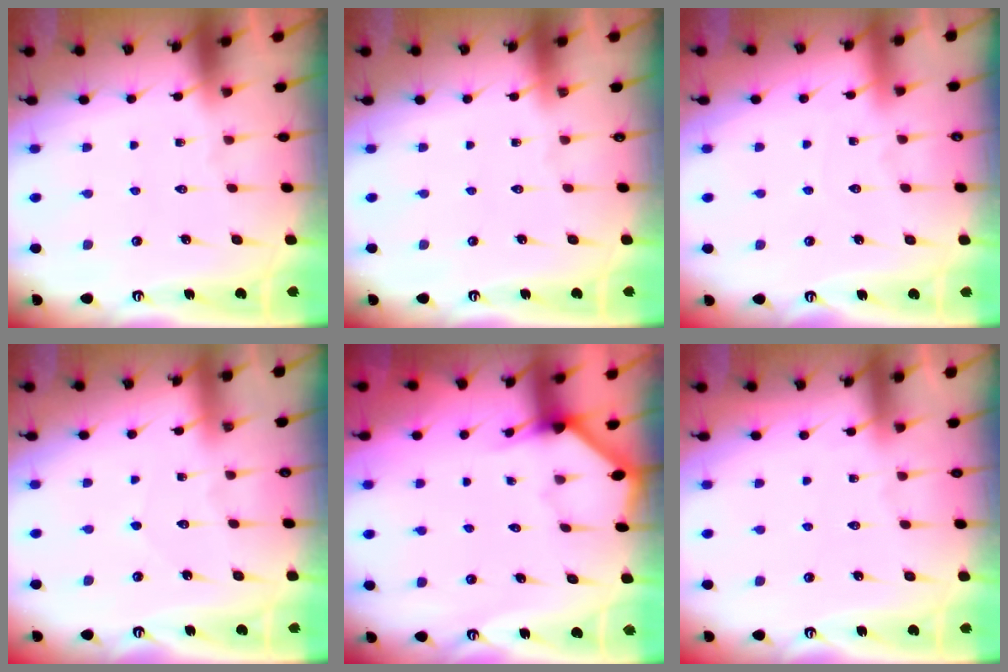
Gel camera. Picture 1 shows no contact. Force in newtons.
{"total": 0.0}
{"total": 2.4, "press": 2.4, "slide": 0.2}
{"total": 2.5, "press": 2.5, "slide": 0.2}
{"total": 2.5, "press": 2.5, "slide": 0.2}
{"total": 4.0, "press": 3.9, "slide": 0.6}